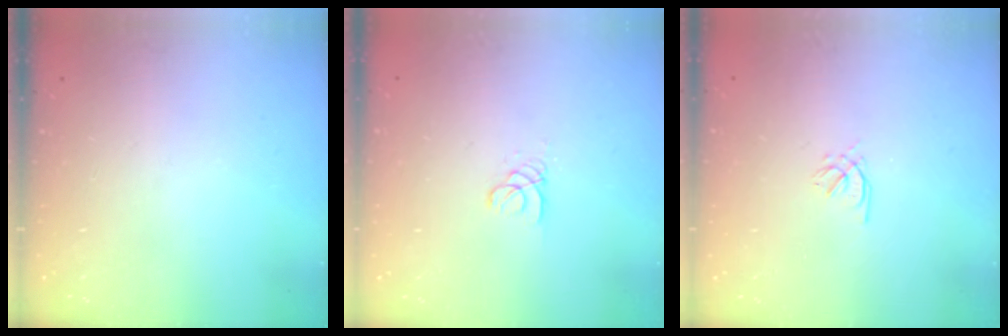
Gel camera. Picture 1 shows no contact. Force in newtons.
{"total": 1.8, "press": 1.8, "slide": 0.2}
{"total": 0.9, "press": 0.8, "slide": 0.4}